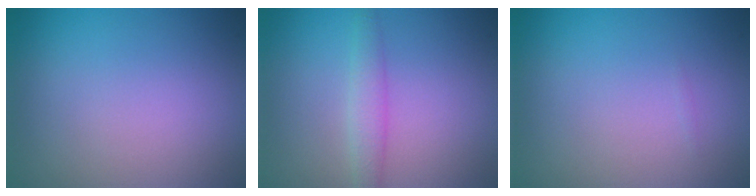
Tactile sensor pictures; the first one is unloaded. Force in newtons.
{"total": 2.1, "press": 2.1, "slide": 0.0}
{"total": 0.0}